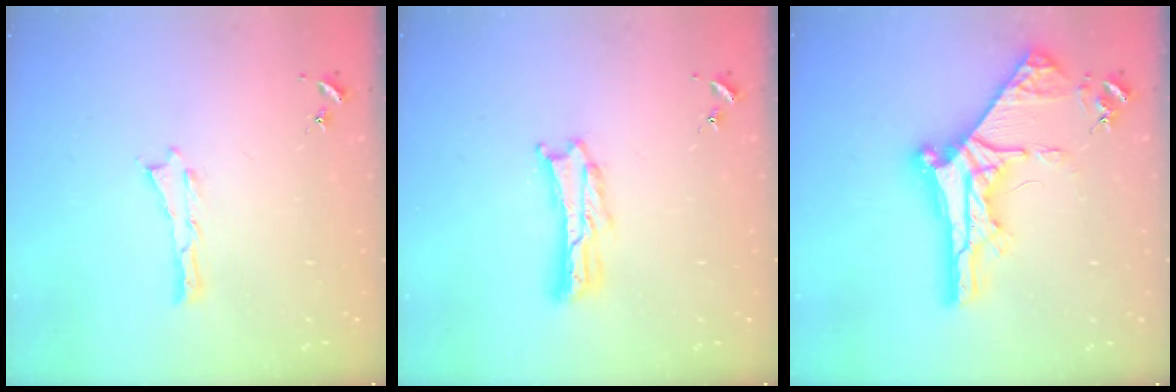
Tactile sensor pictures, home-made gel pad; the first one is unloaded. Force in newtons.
{"total": 2.4, "press": 2.4, "slide": 0.3}
{"total": 10.5, "press": 10.5, "slide": 1.2}